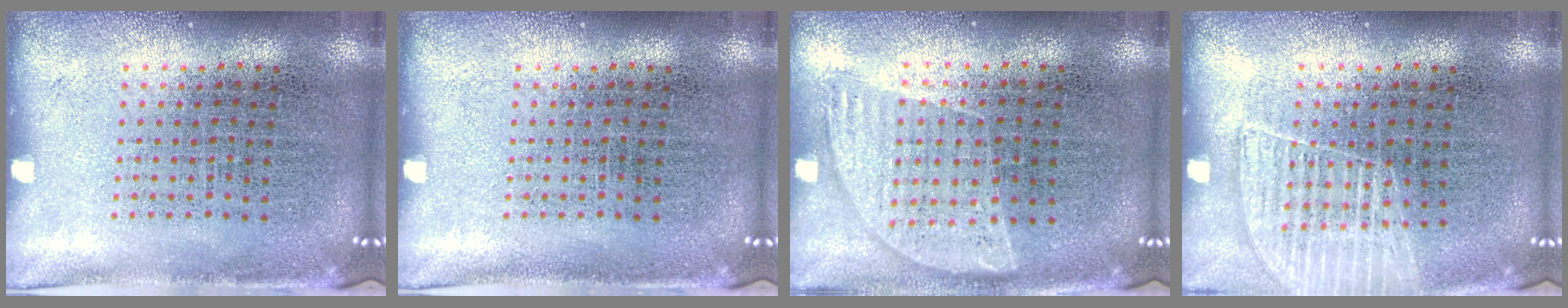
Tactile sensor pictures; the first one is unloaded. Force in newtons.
{"total": 0.0}
{"total": 0.9, "press": 0.8, "slide": 0.3}
{"total": 1.2, "press": 1.2, "slide": 0.2}